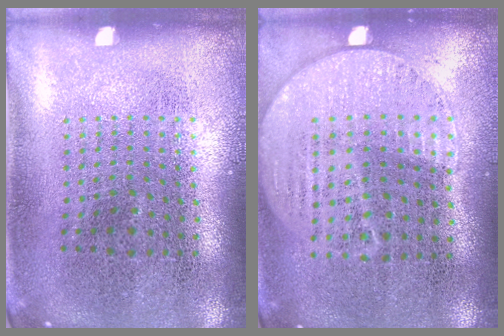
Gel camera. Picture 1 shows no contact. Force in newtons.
{"total": 0.8, "press": 0.6, "slide": 0.5}